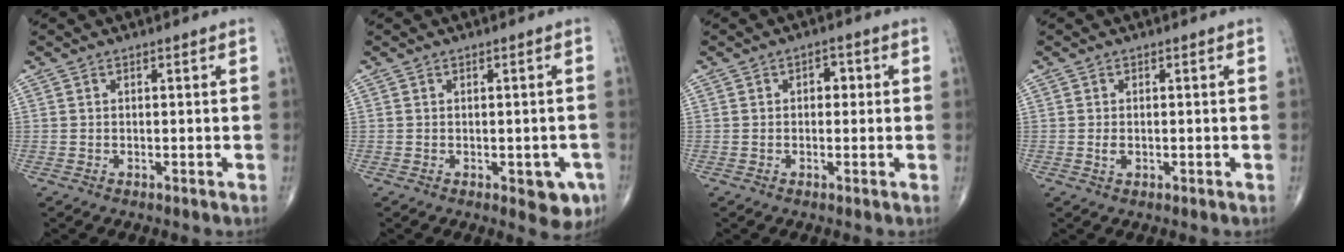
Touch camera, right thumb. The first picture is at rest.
{"total": 5.1, "force": [-1.9, 2.6, 4.0], "torque": [-0.020, 0.000, -0.019]}
{"total": 2.4, "force": [0.3, 1.6, 1.7], "torque": [-0.008, 0.008, -0.003]}
{"total": 1.3, "force": [-0.2, 0.8, 1.0], "torque": [-0.020, -0.002, -0.003]}